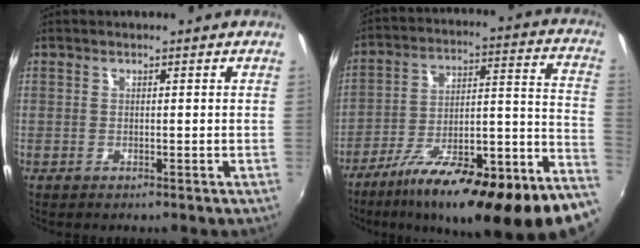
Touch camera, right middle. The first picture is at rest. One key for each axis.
{"total": 25.4, "fx": -16.9, "fy": 3.8, "fz": 18.6, "tx": -0.250, "ty": -0.038, "tz": -0.256}